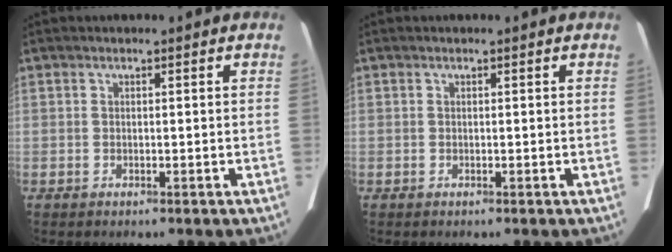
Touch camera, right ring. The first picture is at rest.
{"total": 0.0}